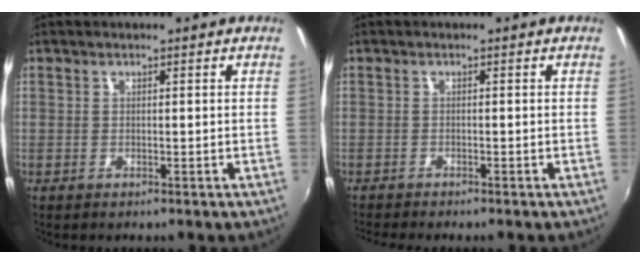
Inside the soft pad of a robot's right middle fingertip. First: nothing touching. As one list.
[{"total": 2.3, "force": [-2.2, 0.0, 0.7], "torque": [-0.026, -0.016, -0.043]}]